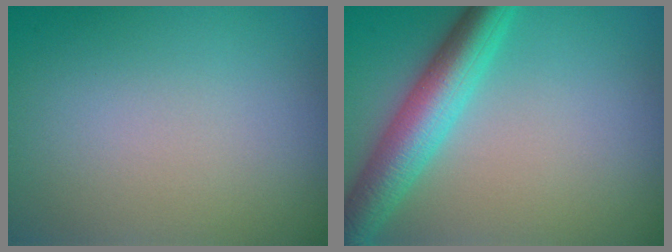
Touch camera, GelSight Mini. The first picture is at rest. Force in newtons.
{"total": 5.7, "press": 5.7, "slide": 0.1}